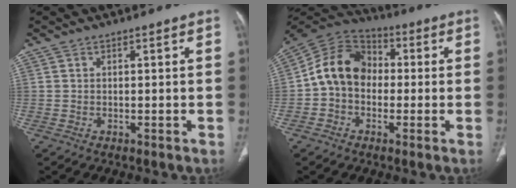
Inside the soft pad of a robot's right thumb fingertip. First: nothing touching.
{"total": 11.9, "force": [-0.6, 9.5, 7.1], "torque": [-0.114, 0.037, -0.027]}